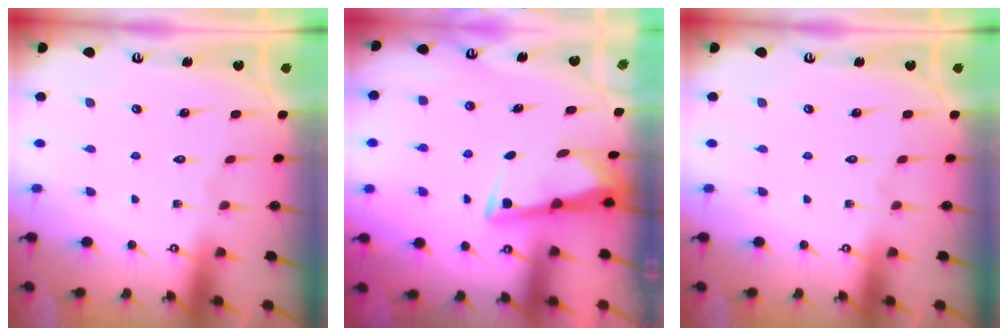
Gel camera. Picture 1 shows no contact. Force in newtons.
{"total": 3.0, "press": 2.9, "slide": 0.4}
{"total": 0.0}